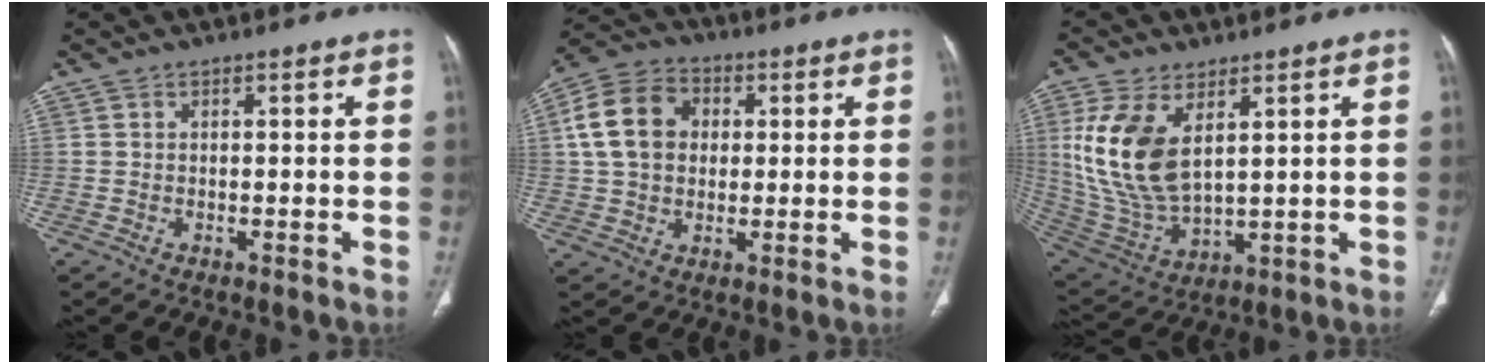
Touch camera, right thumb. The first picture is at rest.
{"total": 12.9, "force": [2.3, 9.9, 7.9], "torque": [-0.131, 0.017, 0.034]}
{"total": 15.3, "force": [4.9, 8.2, 12.0], "torque": [-0.245, -0.019, 0.116]}